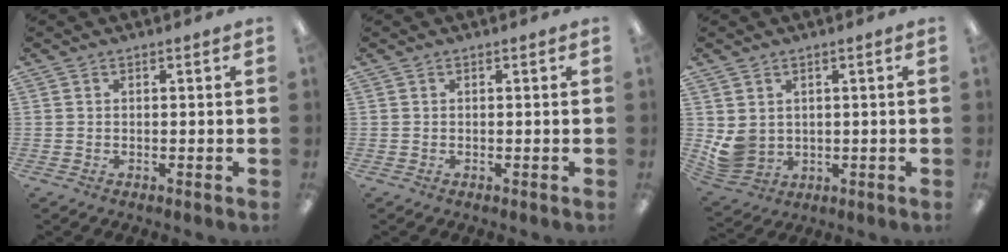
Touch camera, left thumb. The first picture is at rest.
{"total": 0.0}
{"total": 5.5, "force": [1.7, 4.8, 2.2], "torque": [-0.055, -0.009, 0.035]}